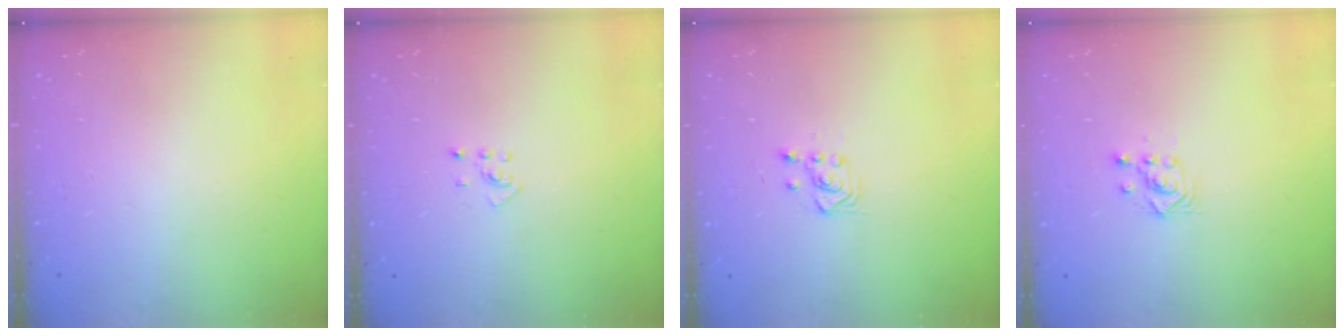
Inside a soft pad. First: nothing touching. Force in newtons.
{"total": 2.7, "press": 2.7, "slide": 0.5}
{"total": 3.0, "press": 2.8, "slide": 1.0}
{"total": 2.3, "press": 2.3, "slide": 0.1}